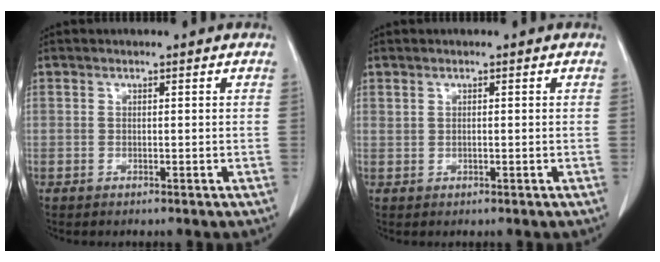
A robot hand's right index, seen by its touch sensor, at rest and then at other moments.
{"total": 0.8, "force": [0.2, 0.5, 0.6], "torque": [-0.019, 0.006, 0.007]}